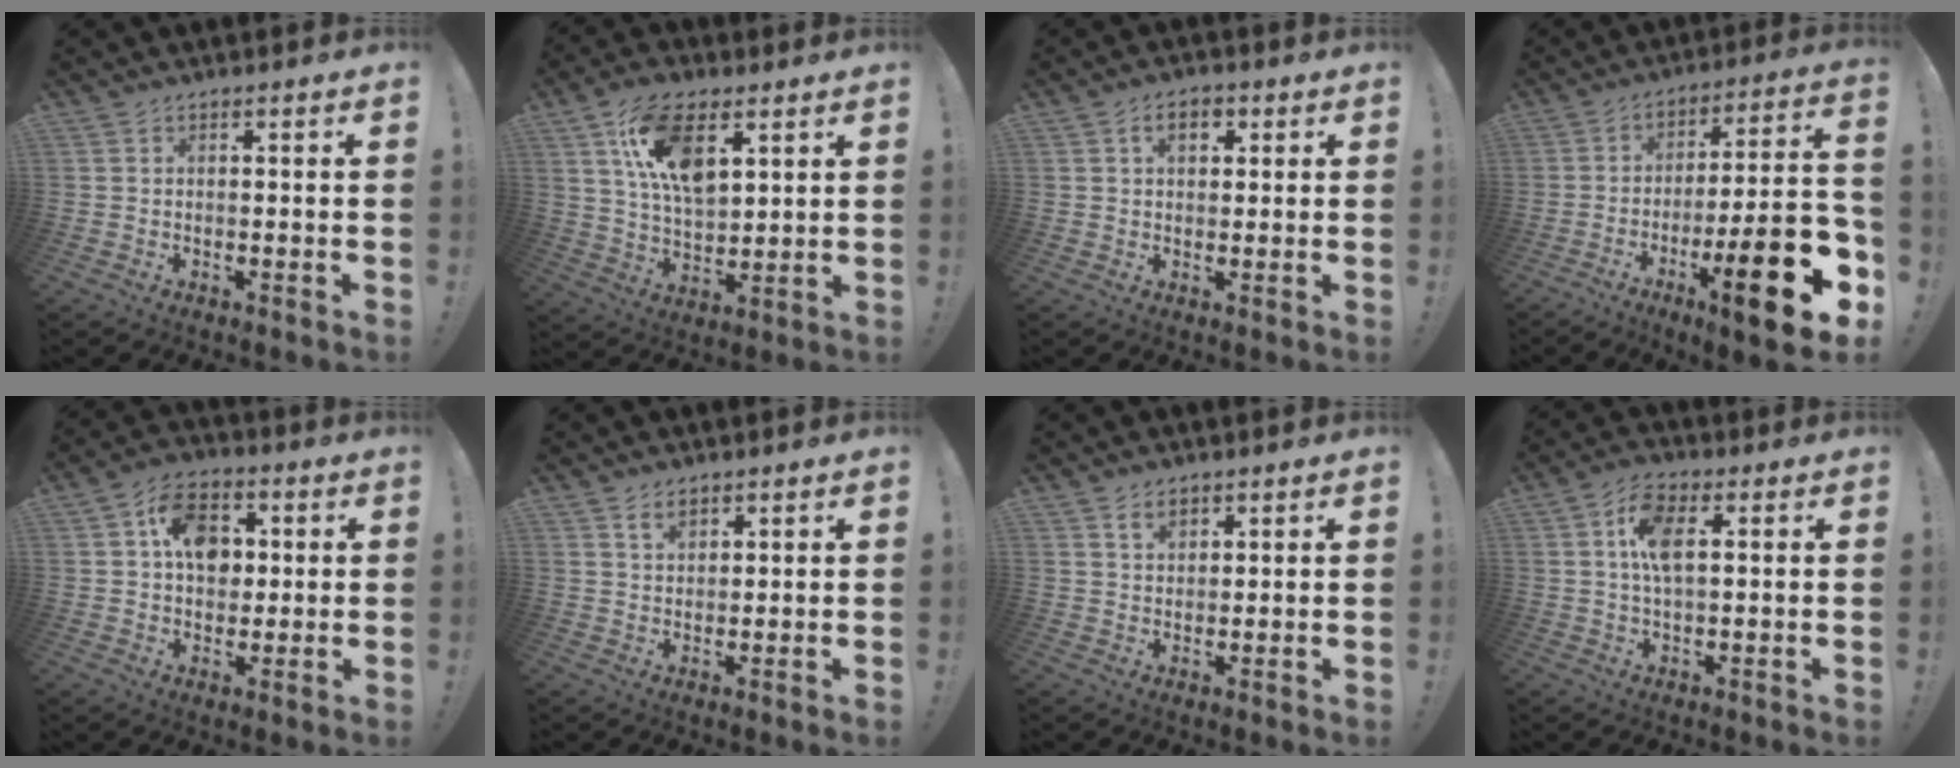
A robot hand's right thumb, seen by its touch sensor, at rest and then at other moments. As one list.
[{"total": 15.2, "force": [6.8, 7.9, 11.1], "torque": [-0.186, -0.015, 0.120]}, {"total": 4.5, "force": [1.5, 2.8, 3.1], "torque": [-0.043, 0.003, 0.021]}, {"total": 20.4, "force": [-9.1, 3.5, 17.9], "torque": [-0.260, 0.044, -0.142]}, {"total": 11.5, "force": [2.5, 8.7, 7.1], "torque": [-0.096, 0.007, 0.046]}, {"total": 3.2, "force": [2.3, 1.7, 1.4], "torque": [-0.019, -0.010, 0.040]}, {"total": 3.3, "force": [2.2, 2.0, 1.5], "torque": [-0.021, -0.009, 0.038]}, {"total": 9.0, "force": [2.1, 4.4, 7.6], "torque": [-0.128, 0.001, 0.033]}]